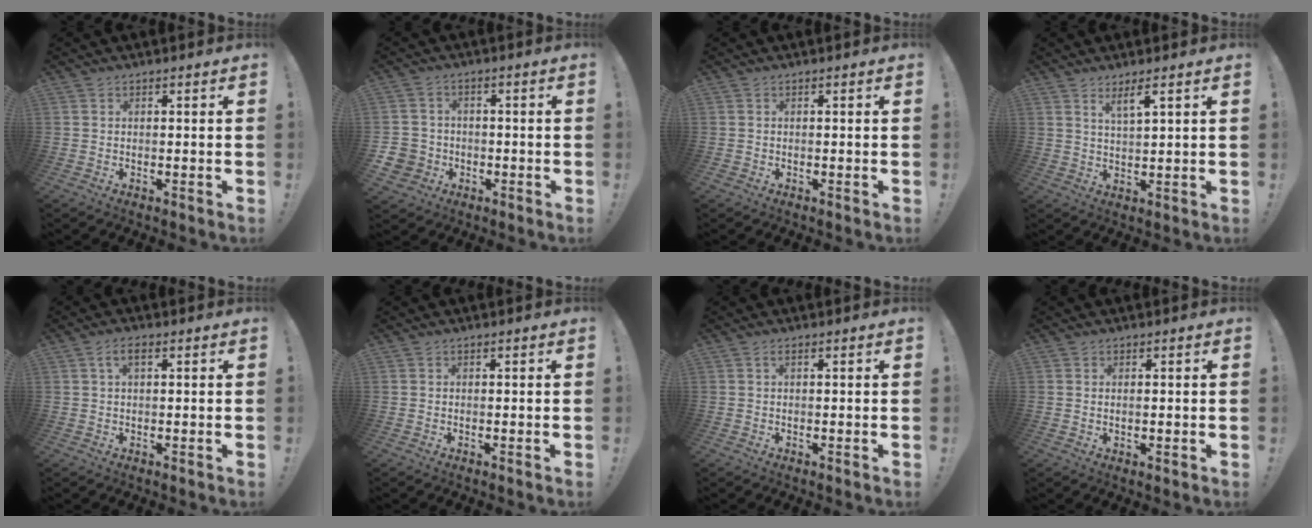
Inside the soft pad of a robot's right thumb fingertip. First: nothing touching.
{"total": 5.8, "force": [-1.7, 5.3, 1.5], "torque": [-0.038, 0.017, -0.030]}
{"total": 0.7, "force": [-0.4, 0.5, 0.1], "torque": [-0.004, 0.003, -0.007]}
{"total": 4.6, "force": [2.8, 0.6, 3.6], "torque": [-0.058, -0.012, 0.044]}
{"total": 3.4, "force": [1.1, 1.6, 2.8], "torque": [-0.053, 0.006, 0.018]}
{"total": 0.0}
{"total": 0.8, "force": [0.1, 0.3, 0.7], "torque": [-0.011, 0.002, 0.001]}
{"total": 0.9, "force": [0.4, 0.2, 0.8], "torque": [-0.012, -0.001, 0.007]}